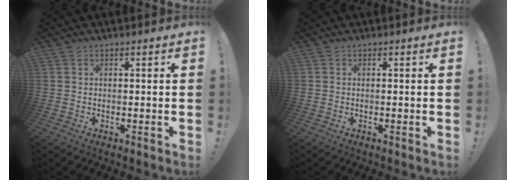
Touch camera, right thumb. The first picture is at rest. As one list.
[{"total": 0.0}]